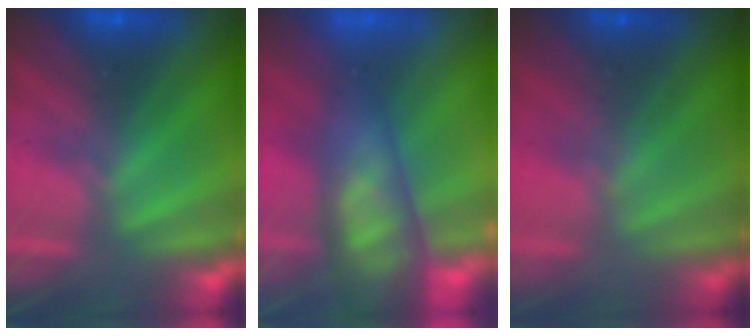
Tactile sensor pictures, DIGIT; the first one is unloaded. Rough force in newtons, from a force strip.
{"total": 10.1}
{"total": 1.6}